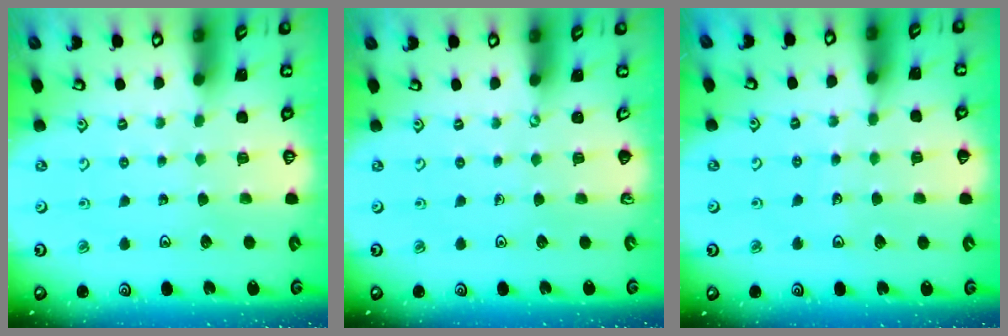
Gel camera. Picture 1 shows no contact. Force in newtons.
{"total": 0.0}
{"total": 3.0, "press": 3.0, "slide": 0.3}